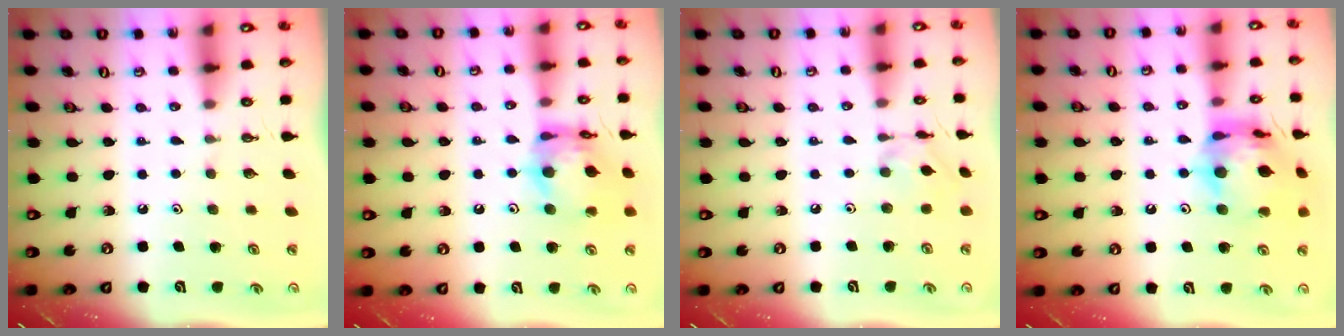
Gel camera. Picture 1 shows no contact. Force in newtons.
{"total": 12.1, "press": 12.1, "slide": 1.3}
{"total": 4.1, "press": 4.1, "slide": 0.1}
{"total": 16.6, "press": 16.5, "slide": 1.7}